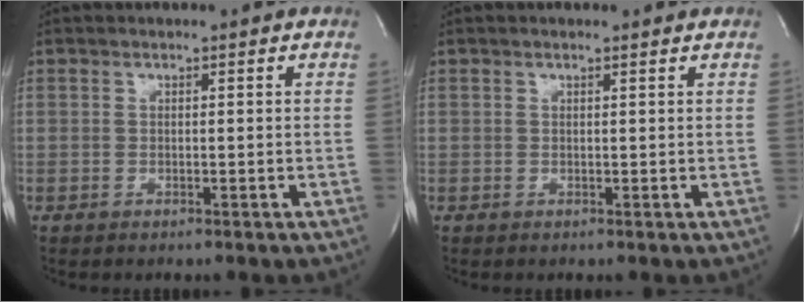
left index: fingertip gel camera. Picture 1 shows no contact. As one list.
[{"total": 1.1, "force": [1.0, 0.1, 0.5], "torque": [-0.013, 0.001, 0.010]}]